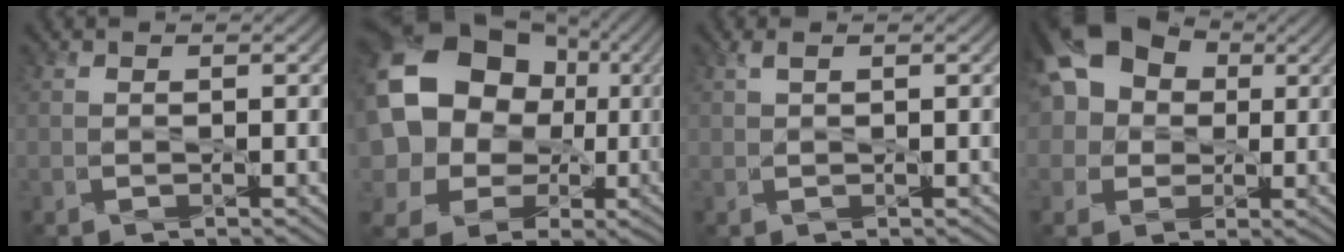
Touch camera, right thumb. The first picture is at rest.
{"total": 18.2, "force": [2.0, 16.1, 8.2], "torque": [-0.247, 0.000, 0.037]}
{"total": 0.9, "force": [0.7, 0.3, 0.4], "torque": [-0.014, 0.006, 0.016]}
{"total": 12.7, "force": [3.7, 9.9, 6.9], "torque": [-0.154, 0.043, 0.043]}